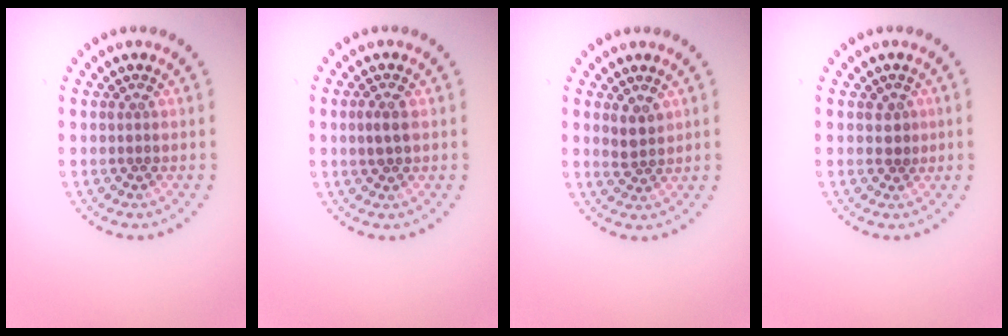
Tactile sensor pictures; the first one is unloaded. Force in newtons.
{"total": 1.6, "press": 1.6, "slide": 0.3}
{"total": 1.8, "press": 1.5, "slide": 1.0}
{"total": 1.1, "press": 1.0, "slide": 0.5}